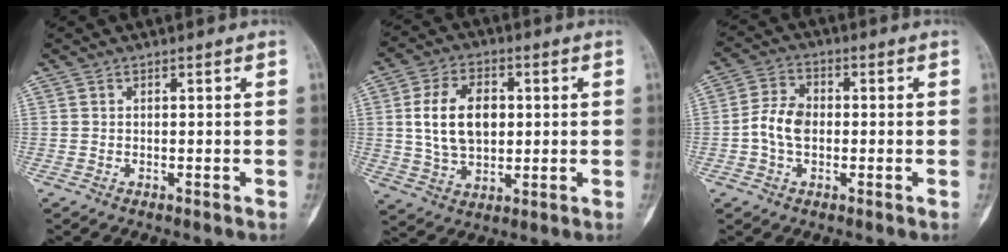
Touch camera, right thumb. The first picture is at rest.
{"total": 12.3, "force": [1.6, 8.1, 9.1], "torque": [-0.142, -0.001, 0.033]}
{"total": 6.7, "force": [-0.8, 4.6, 4.8], "torque": [-0.087, 0.018, -0.022]}